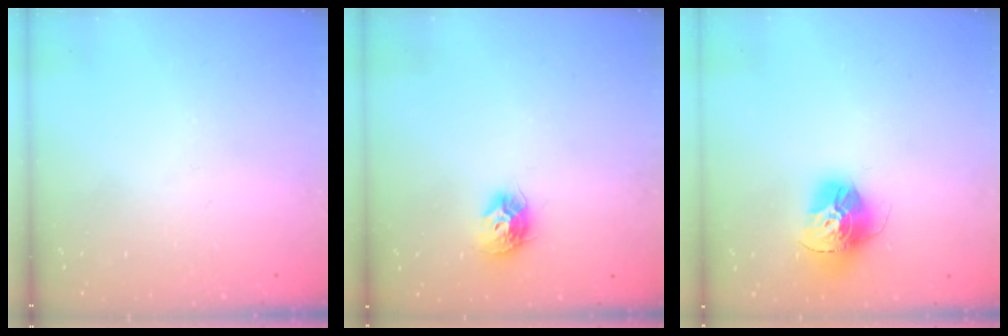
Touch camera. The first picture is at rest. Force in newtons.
{"total": 9.3, "press": 9.3, "slide": 0.3}
{"total": 15.0, "press": 14.9, "slide": 1.5}